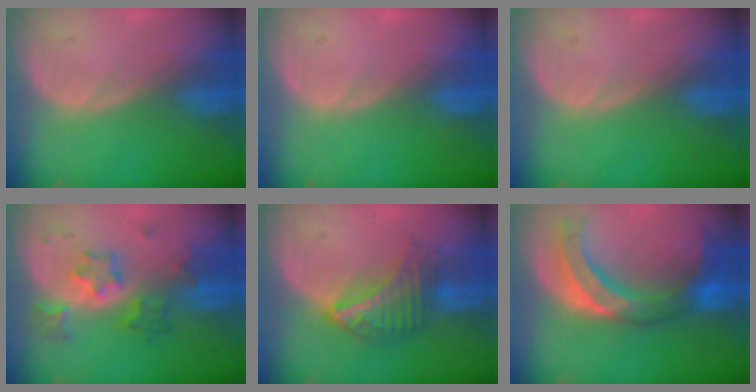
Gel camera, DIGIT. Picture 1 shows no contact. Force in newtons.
{"total": 0.0}
{"total": 0.0}
{"total": 6.1, "press": 5.9, "slide": 1.6}
{"total": 6.4, "press": 5.9, "slide": 2.3}
{"total": 9.5, "press": 9.2, "slide": 2.5}